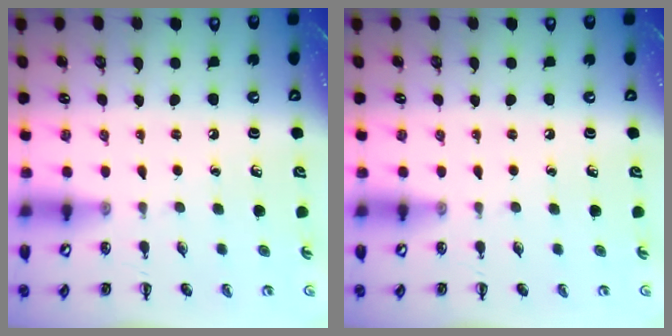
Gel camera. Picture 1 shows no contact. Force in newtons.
{"total": 0.0}